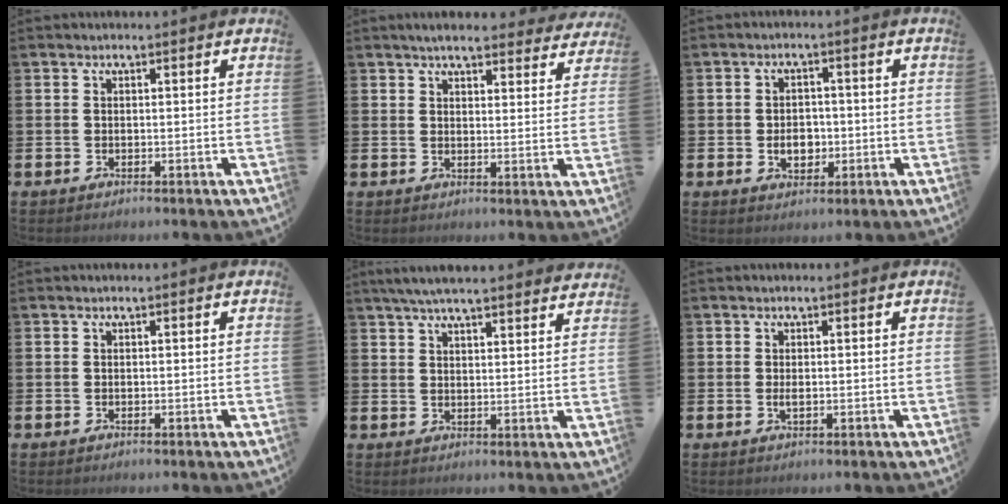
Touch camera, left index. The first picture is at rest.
{"total": 4.6, "force": [4.2, 0.9, 1.5], "torque": [-0.031, -0.017, 0.074]}
{"total": 3.6, "force": [-0.6, 2.7, 2.3], "torque": [-0.026, -0.004, -0.018]}
{"total": 0.0}
{"total": 5.4, "force": [5.1, 0.3, 1.7], "torque": [-0.045, -0.016, 0.093]}
{"total": 1.0, "force": [0.0, 0.3, 1.0], "torque": [-0.011, -0.002, -0.002]}